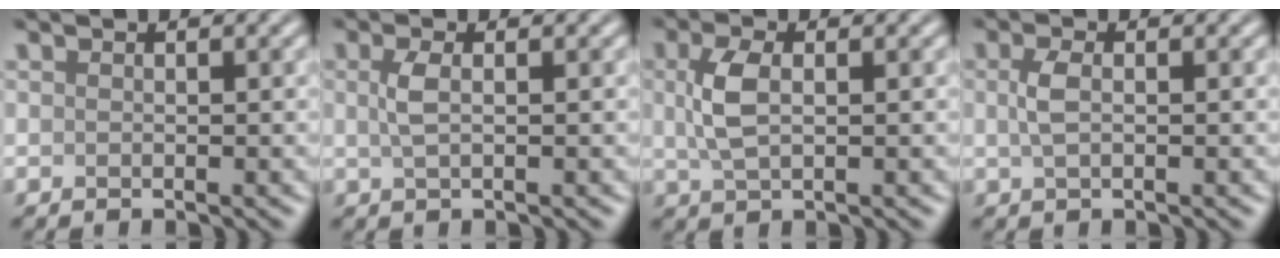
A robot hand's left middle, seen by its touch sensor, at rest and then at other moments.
{"total": 1.7, "force": [0.3, 0.6, 1.5], "torque": [-0.035, 0.003, 0.006]}
{"total": 3.4, "force": [0.6, 1.8, 2.8], "torque": [-0.067, 0.002, 0.011]}
{"total": 1.8, "force": [0.2, 0.9, 1.5], "torque": [-0.039, 0.001, 0.002]}